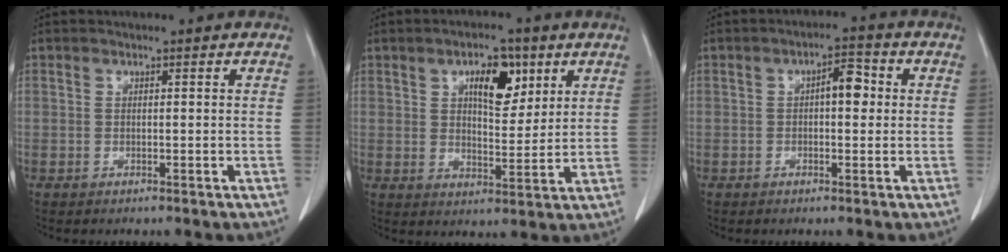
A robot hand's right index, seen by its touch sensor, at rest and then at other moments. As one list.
[{"total": 8.0, "force": [3.6, 3.4, 6.2], "torque": [-0.098, 0.007, 0.059]}, {"total": 4.0, "force": [0.5, 1.6, 3.7], "torque": [-0.055, 0.016, 0.006]}]